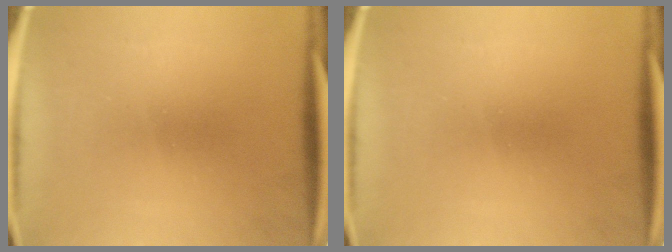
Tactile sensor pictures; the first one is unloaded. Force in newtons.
{"total": 0.0}